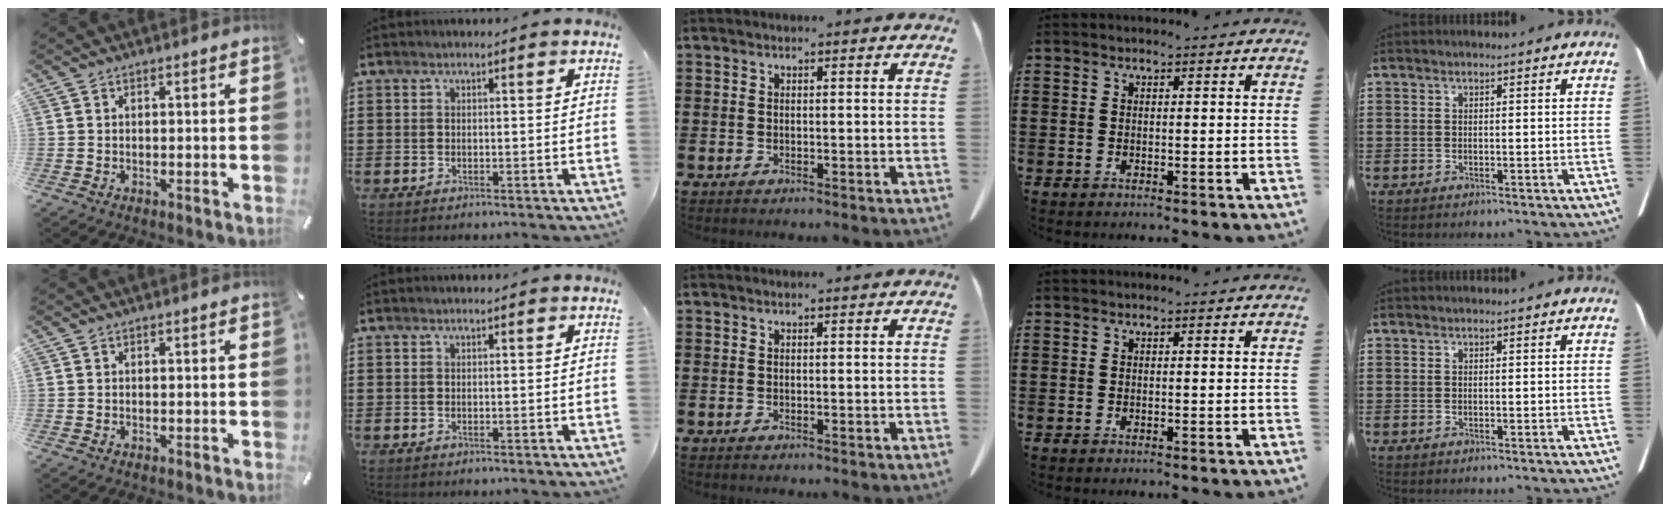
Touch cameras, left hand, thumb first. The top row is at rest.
{}